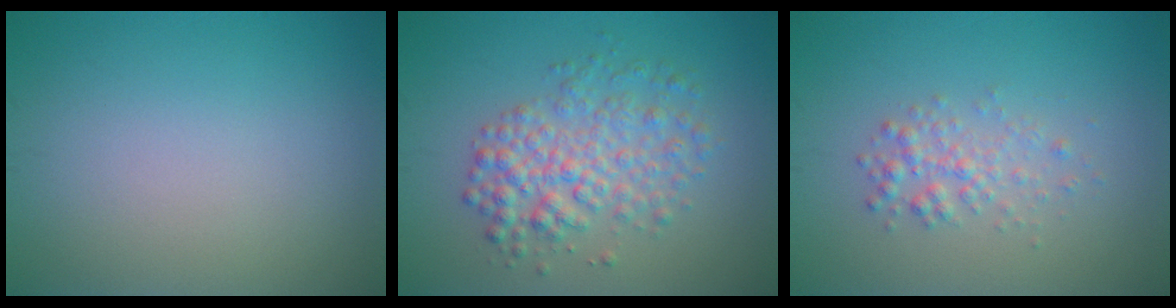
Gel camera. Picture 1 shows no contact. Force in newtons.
{"total": 4.5, "press": 4.5, "slide": 0.1}
{"total": 1.9, "press": 1.9, "slide": 0.0}